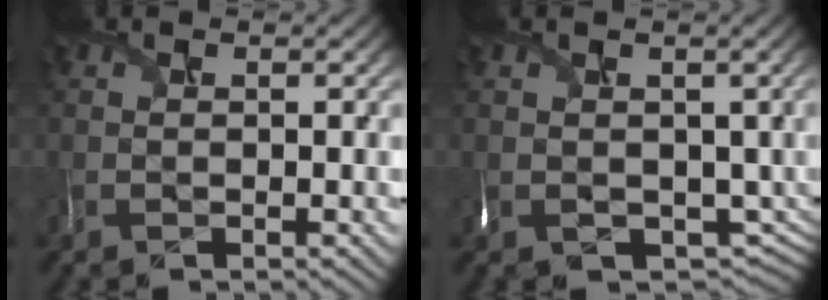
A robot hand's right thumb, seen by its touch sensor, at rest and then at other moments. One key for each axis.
{"total": 4.6, "fx": -0.3, "fy": 3.5, "fz": 3.0, "tx": -0.078, "ty": -0.024, "tz": 0.013}